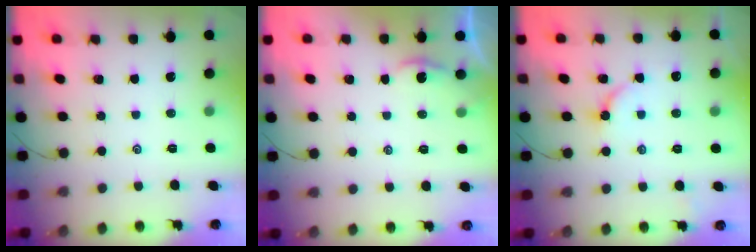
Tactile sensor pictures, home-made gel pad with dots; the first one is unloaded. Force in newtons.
{"total": 1.2, "press": 1.2, "slide": 0.1}
{"total": 4.7, "press": 4.6, "slide": 0.5}